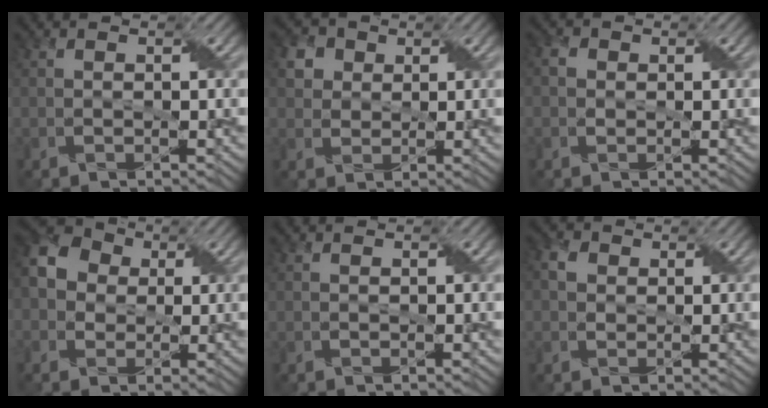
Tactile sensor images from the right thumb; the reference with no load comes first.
{"total": 4.2, "force": [1.7, 3.5, 1.5], "torque": [-0.056, 0.001, 0.031]}
{"total": 1.6, "force": [0.1, 1.4, 0.7], "torque": [-0.015, 0.002, -0.003]}
{"total": 7.1, "force": [0.6, 6.2, 3.4], "torque": [-0.098, 0.015, 0.000]}
{"total": 0.0}
{"total": 2.5, "force": [0.5, 2.2, 1.2], "torque": [-0.029, 0.007, 0.003]}